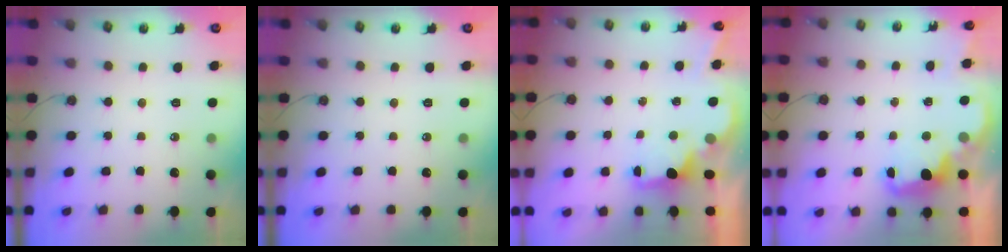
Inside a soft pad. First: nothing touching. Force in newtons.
{"total": 0.0}
{"total": 2.0, "press": 1.9, "slide": 0.7}
{"total": 2.6, "press": 2.6, "slide": 0.7}